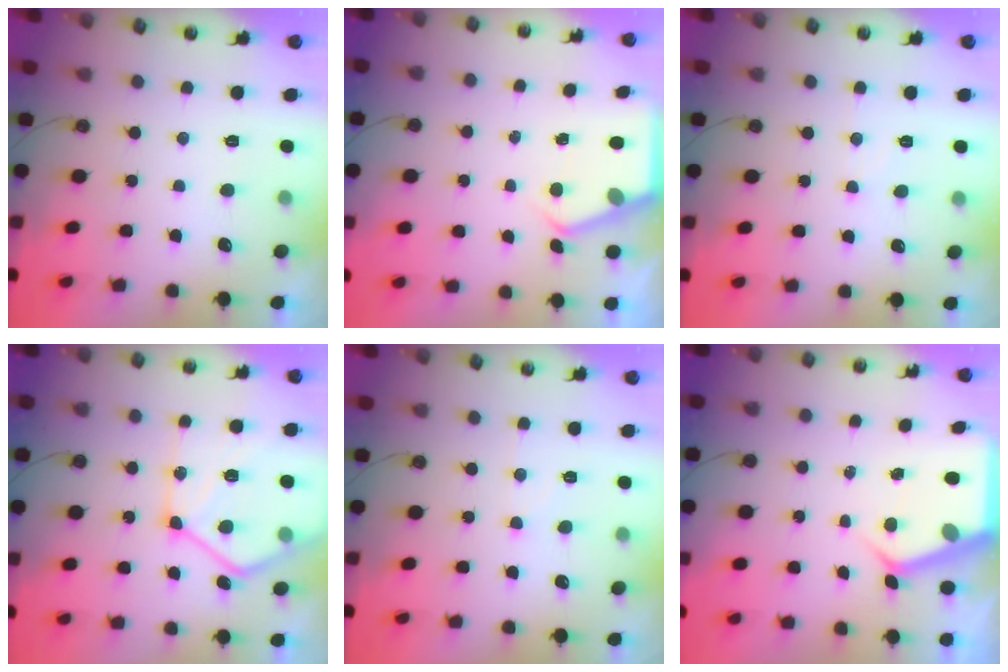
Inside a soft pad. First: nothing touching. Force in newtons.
{"total": 3.9, "press": 3.9, "slide": 0.2}
{"total": 5.5, "press": 5.5, "slide": 0.8}
{"total": 18.1, "press": 18.0, "slide": 2.1}
{"total": 4.5, "press": 4.4, "slide": 0.8}
{"total": 5.1, "press": 5.1, "slide": 0.3}